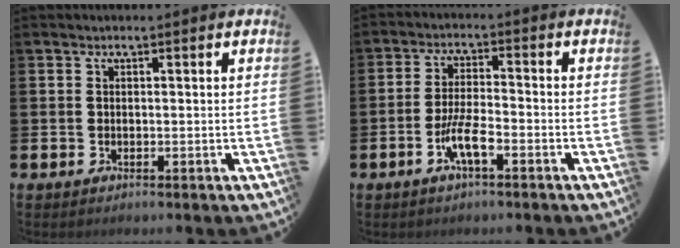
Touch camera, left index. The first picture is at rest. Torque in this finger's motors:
{"motor_torque": [0.42, 0.12, 0.17, 0.21]}